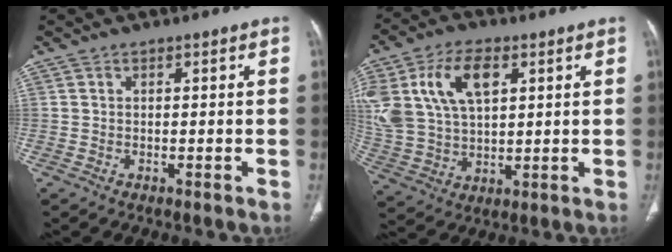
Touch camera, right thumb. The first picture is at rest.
{"total": 18.1, "force": [6.3, 11.0, 13.0], "torque": [-0.273, -0.003, 0.124]}